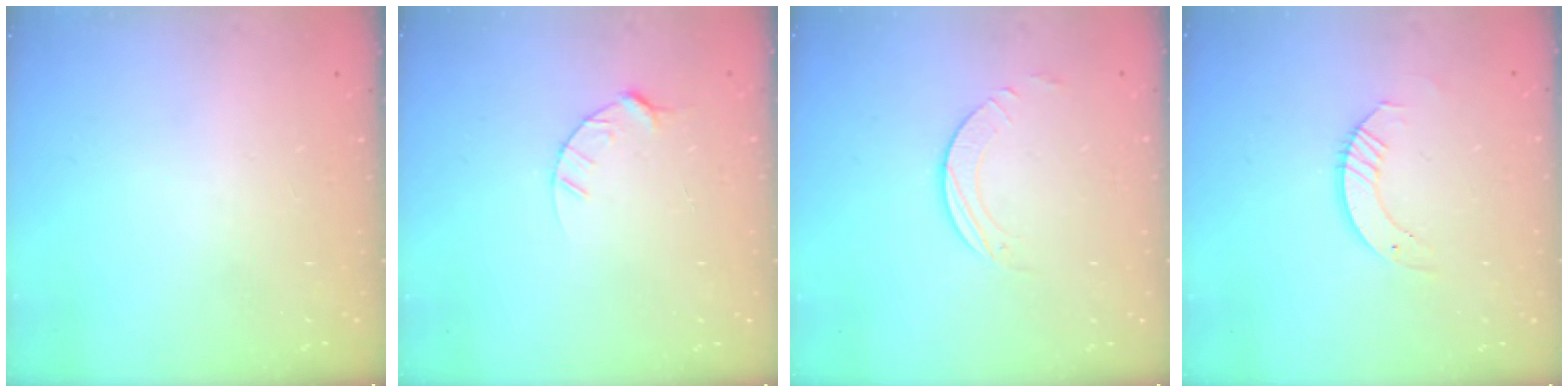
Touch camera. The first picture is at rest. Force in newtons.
{"total": 3.8, "press": 3.8, "slide": 0.4}
{"total": 2.3, "press": 2.3, "slide": 0.2}
{"total": 4.8, "press": 4.8, "slide": 0.5}